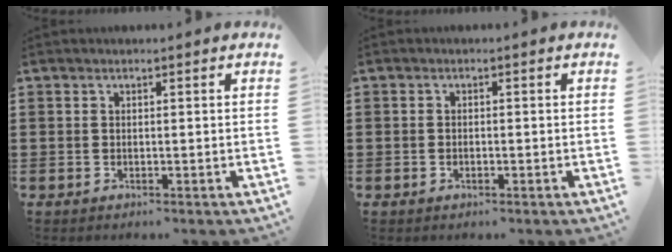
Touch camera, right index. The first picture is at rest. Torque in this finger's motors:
{"motor_torque": [-0.91, 1.23, -0.01, -0.01]}